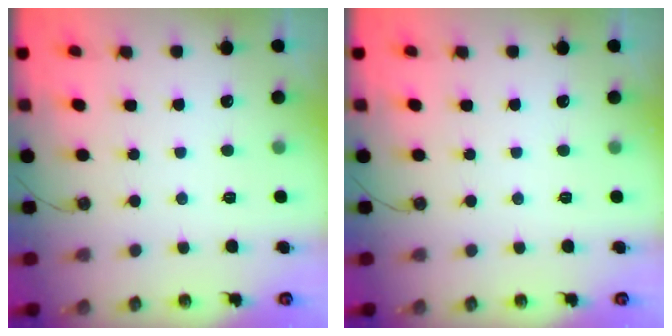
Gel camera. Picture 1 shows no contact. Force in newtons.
{"total": 0.0}